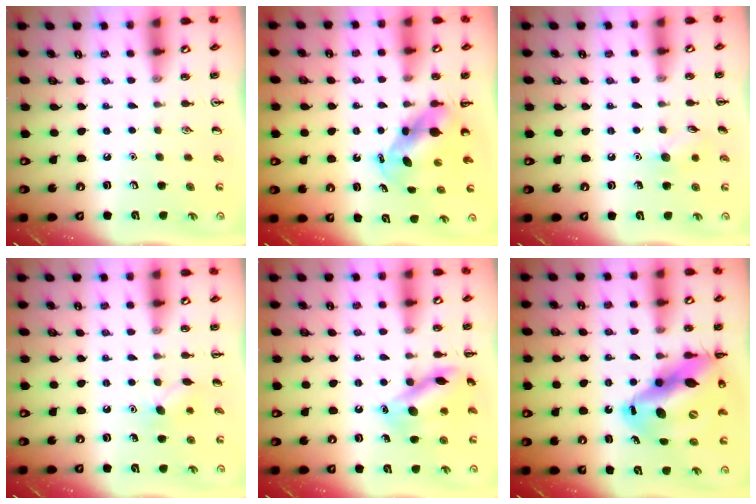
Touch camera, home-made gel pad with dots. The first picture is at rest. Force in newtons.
{"total": 5.1, "press": 5.0, "slide": 0.9}
{"total": 7.0, "press": 6.8, "slide": 1.6}
{"total": 6.5, "press": 6.3, "slide": 1.7}
{"total": 13.2, "press": 13.2, "slide": 1.0}
{"total": 19.4, "press": 18.5, "slide": 5.6}